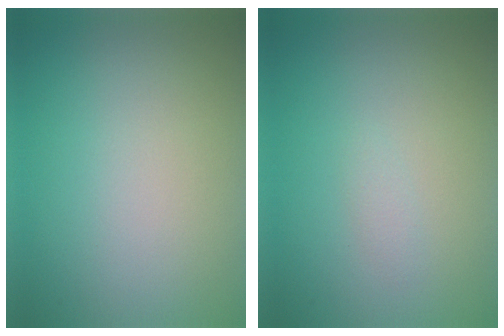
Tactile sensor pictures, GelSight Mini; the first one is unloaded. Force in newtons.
{"total": 0.6, "press": 0.6, "slide": 0.0}